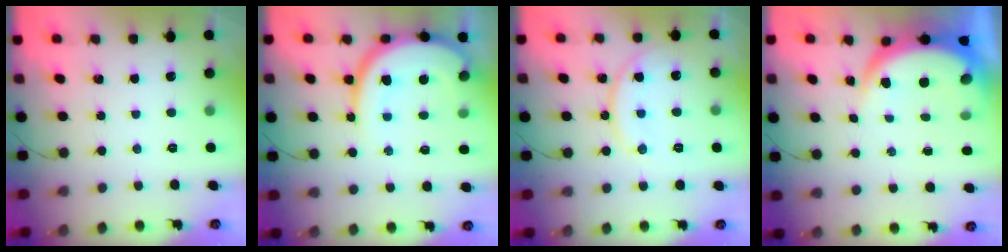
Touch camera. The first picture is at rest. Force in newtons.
{"total": 13.4, "press": 13.3, "slide": 1.4}
{"total": 11.8, "press": 11.8, "slide": 0.2}
{"total": 7.1, "press": 7.0, "slide": 1.0}